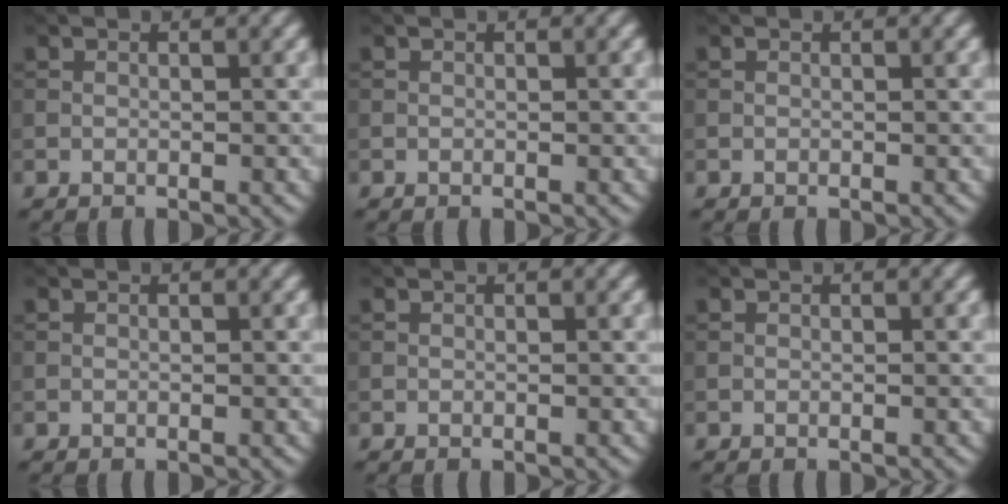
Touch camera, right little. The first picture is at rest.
{"total": 0.0}
{"total": 0.0}
{"total": 0.0}
{"total": 0.0}
{"total": 0.0}